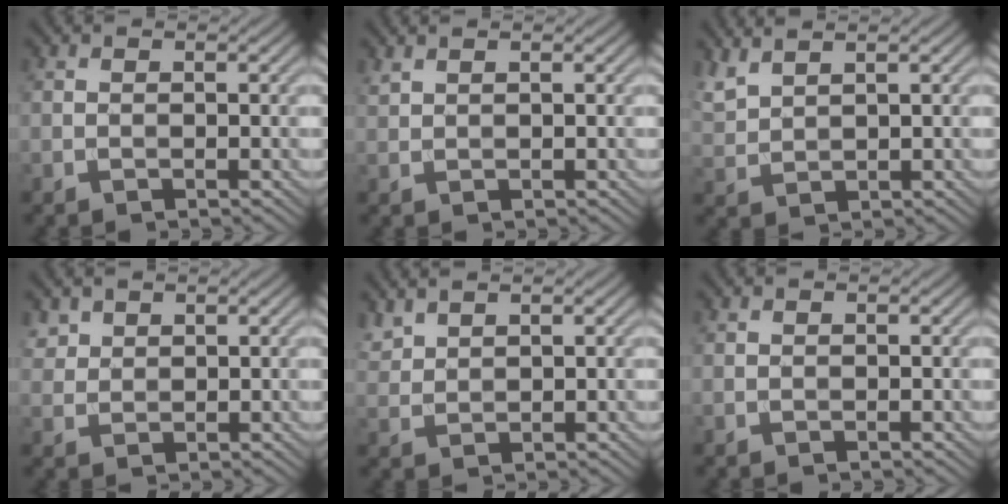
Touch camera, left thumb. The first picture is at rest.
{"total": 1.0, "force": [0.9, 0.1, 0.4], "torque": [-0.015, 0.003, 0.022]}
{"total": 3.3, "force": [2.8, 0.7, 1.6], "torque": [-0.048, 0.009, 0.066]}
{"total": 2.1, "force": [1.6, 1.3, 0.5], "torque": [-0.018, 0.001, 0.037]}
{"total": 2.4, "force": [2.1, 0.7, 0.9], "torque": [-0.026, 0.005, 0.052]}
{"total": 0.0}